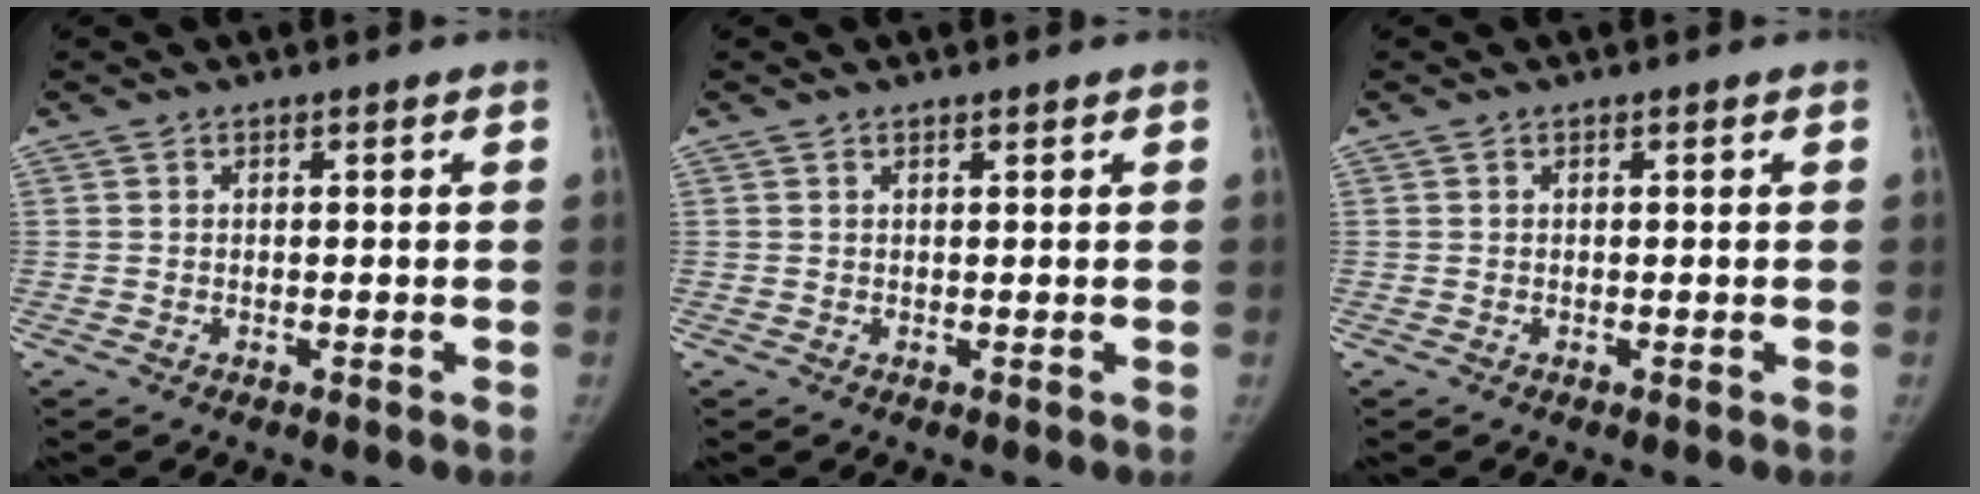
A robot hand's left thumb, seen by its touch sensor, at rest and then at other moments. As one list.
[{"total": 0.6, "force": [0.4, 0.1, 0.4], "torque": [-0.007, -0.002, 0.008]}, {"total": 0.0}]